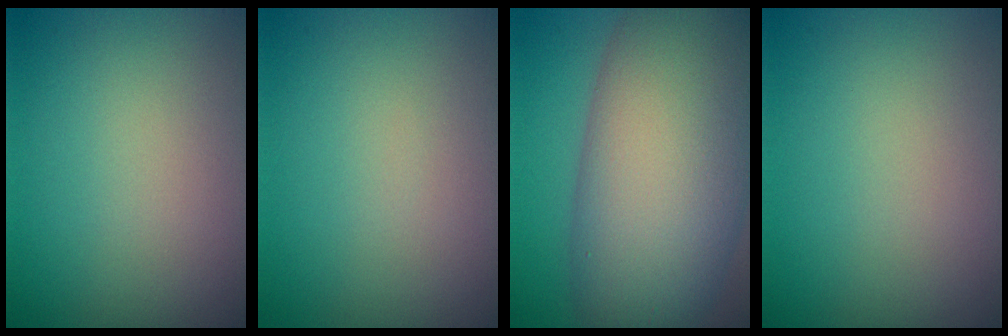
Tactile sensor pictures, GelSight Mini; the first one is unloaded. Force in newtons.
{"total": 0.0}
{"total": 14.3, "press": 14.3, "slide": 0.5}
{"total": 0.0}